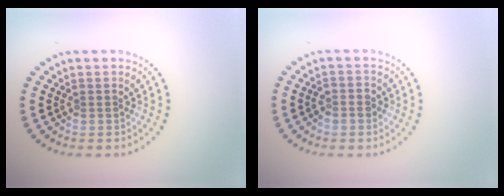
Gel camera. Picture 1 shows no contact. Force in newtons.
{"total": 1.7, "press": 1.6, "slide": 0.6}